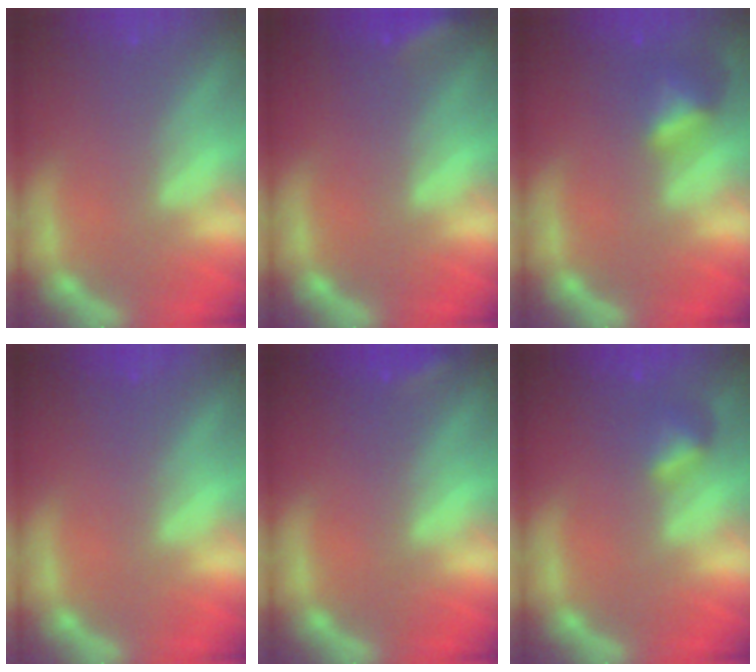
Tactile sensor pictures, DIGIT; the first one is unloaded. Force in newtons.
{"total": 2.9}
{"total": 2.9}
{"total": 0.0}
{"total": 1.4}
{"total": 1.9}